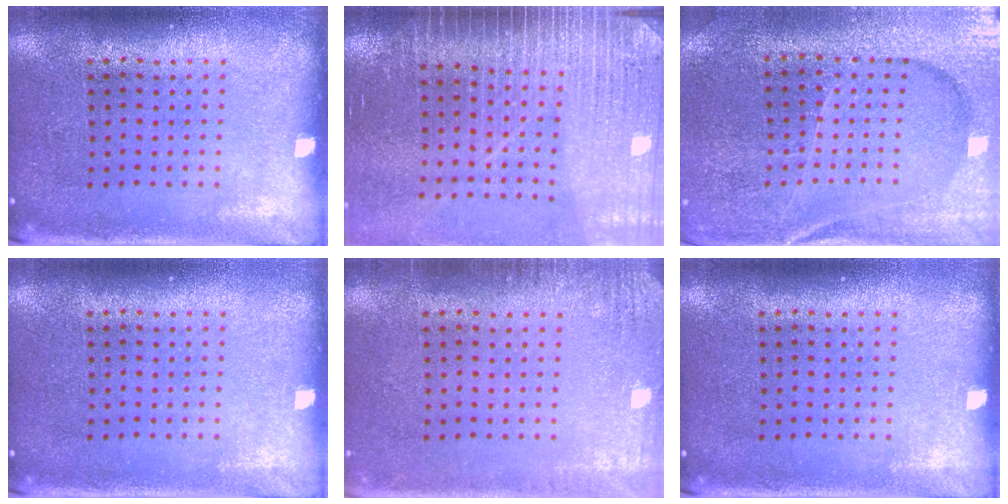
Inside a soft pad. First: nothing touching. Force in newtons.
{"total": 3.5, "press": 3.5, "slide": 0.5}
{"total": 3.1, "press": 3.0, "slide": 0.4}
{"total": 0.0}
{"total": 1.7, "press": 1.7, "slide": 0.2}
{"total": 0.0}